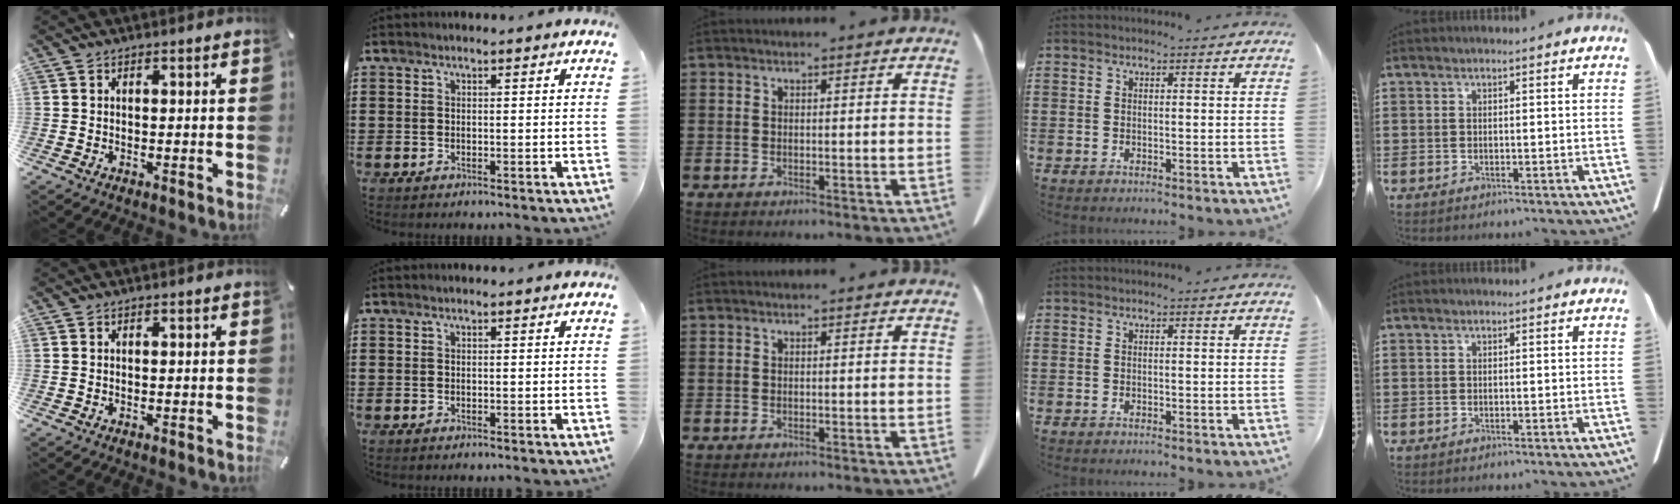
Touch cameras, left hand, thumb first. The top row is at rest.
{}